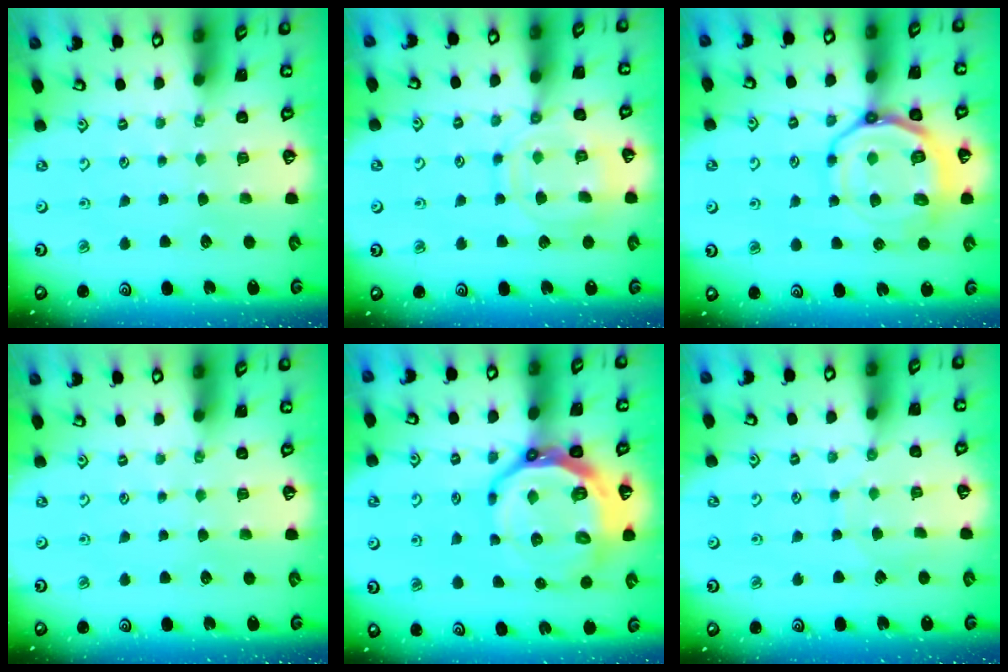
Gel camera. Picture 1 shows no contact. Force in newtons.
{"total": 12.5, "press": 12.5, "slide": 1.1}
{"total": 16.0, "press": 15.9, "slide": 2.0}
{"total": 0.0}
{"total": 17.3, "press": 16.8, "slide": 4.4}
{"total": 4.1, "press": 4.1, "slide": 0.4}